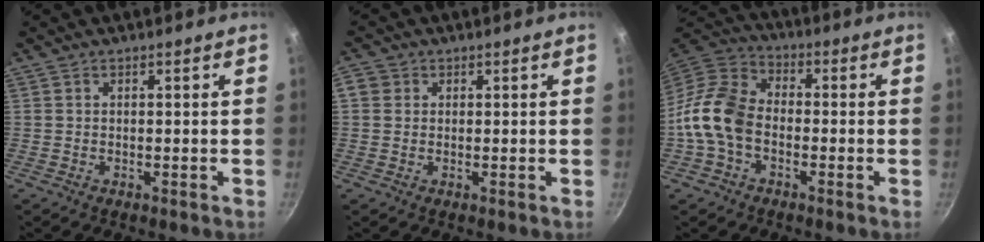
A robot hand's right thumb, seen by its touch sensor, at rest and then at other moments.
{"total": 2.6, "force": [0.5, 2.4, 0.9], "torque": [-0.003, 0.005, 0.005]}
{"total": 11.9, "force": [-2.9, 8.3, 8.1], "torque": [-0.136, 0.037, -0.080]}